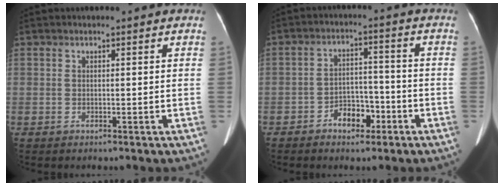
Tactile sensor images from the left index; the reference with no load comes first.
{"total": 5.5, "force": [-3.1, 3.3, 3.1], "torque": [-0.051, 0.019, -0.050]}